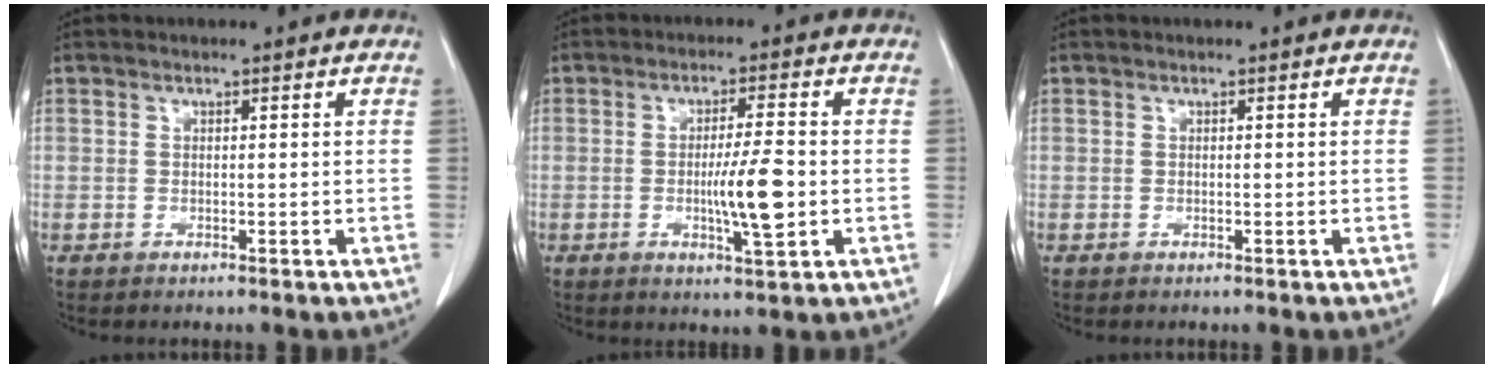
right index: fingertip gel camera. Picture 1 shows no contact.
{"total": 6.8, "force": [-1.2, 0.4, 6.7], "torque": [-0.114, -0.010, -0.020]}
{"total": 0.0}